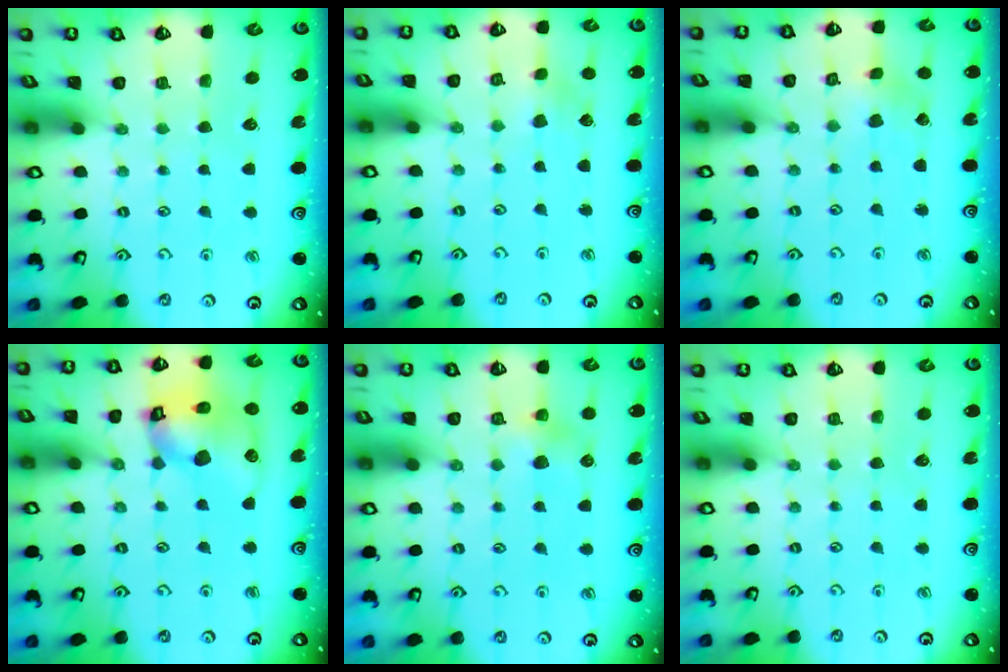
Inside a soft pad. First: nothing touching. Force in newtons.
{"total": 2.5, "press": 2.4, "slide": 0.5}
{"total": 1.6, "press": 1.6, "slide": 0.2}
{"total": 14.4, "press": 14.2, "slide": 2.0}
{"total": 5.4, "press": 5.3, "slide": 0.5}
{"total": 0.0}